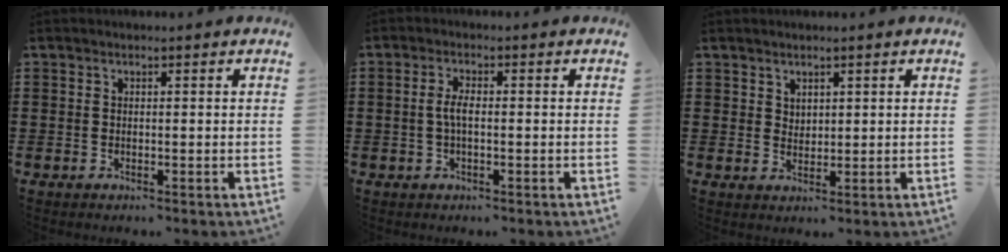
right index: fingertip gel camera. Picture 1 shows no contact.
{"total": 2.7, "force": [-0.4, 0.8, 2.6], "torque": [-0.063, -0.004, -0.013]}
{"total": 1.9, "force": [1.6, 1.0, 0.1], "torque": [-0.004, 0.002, 0.031]}